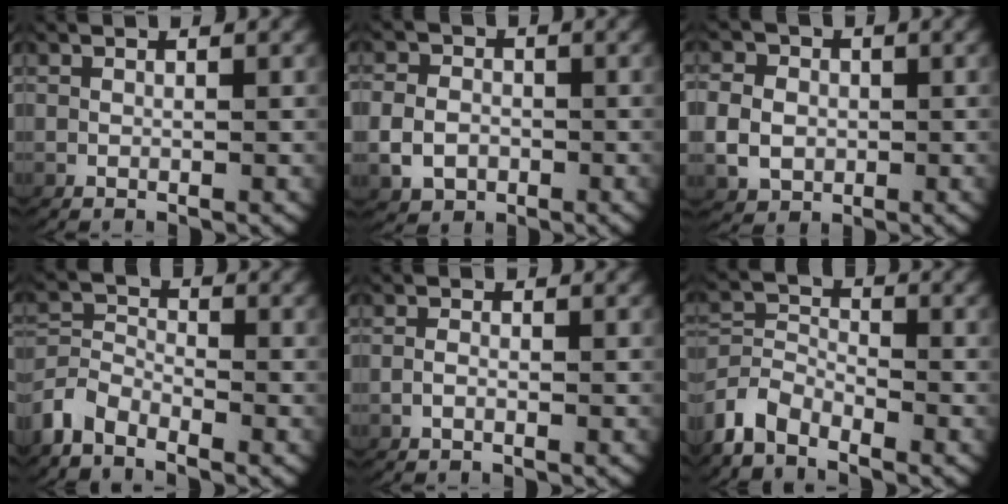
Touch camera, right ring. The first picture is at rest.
{"total": 3.5, "force": [-0.9, 3.1, 1.4], "torque": [-0.031, -0.005, -0.013]}
{"total": 4.3, "force": [-0.2, 3.8, 1.8], "torque": [-0.042, -0.003, -0.001]}
{"total": 4.3, "force": [-2.7, 3.0, 1.3], "torque": [-0.042, -0.022, -0.044]}
{"total": 0.7, "force": [-0.5, 0.1, 0.5], "torque": [-0.016, -0.005, -0.008]}
{"total": 4.7, "force": [-3.0, 3.3, 1.6], "torque": [-0.047, -0.024, -0.049]}